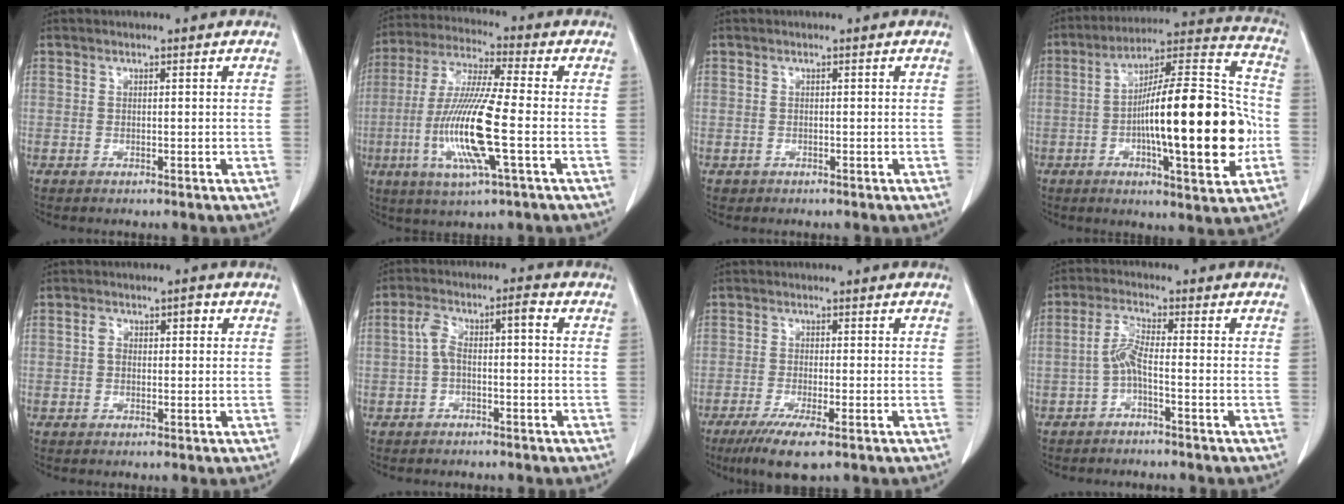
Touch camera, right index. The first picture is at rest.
{"total": 14.5, "force": [-3.2, 0.7, 14.2], "torque": [-0.293, -0.016, -0.067]}
{"total": 0.8, "force": [-0.3, 0.7, -0.1], "torque": [-0.005, 0.005, -0.001]}
{"total": 22.6, "force": [-3.5, 3.9, 22.0], "torque": [-0.327, 0.018, -0.052]}
{"total": 3.3, "force": [0.7, 2.0, 2.5], "torque": [-0.046, 0.024, 0.011]}
{"total": 5.5, "force": [-0.1, 1.7, 5.3], "torque": [-0.107, 0.038, -0.002]}
{"total": 6.3, "force": [-3.9, 0.7, 4.9], "torque": [-0.089, -0.017, -0.066]}
{"total": 3.8, "force": [-1.4, 0.3, 3.6], "torque": [-0.076, 0.008, -0.031]}